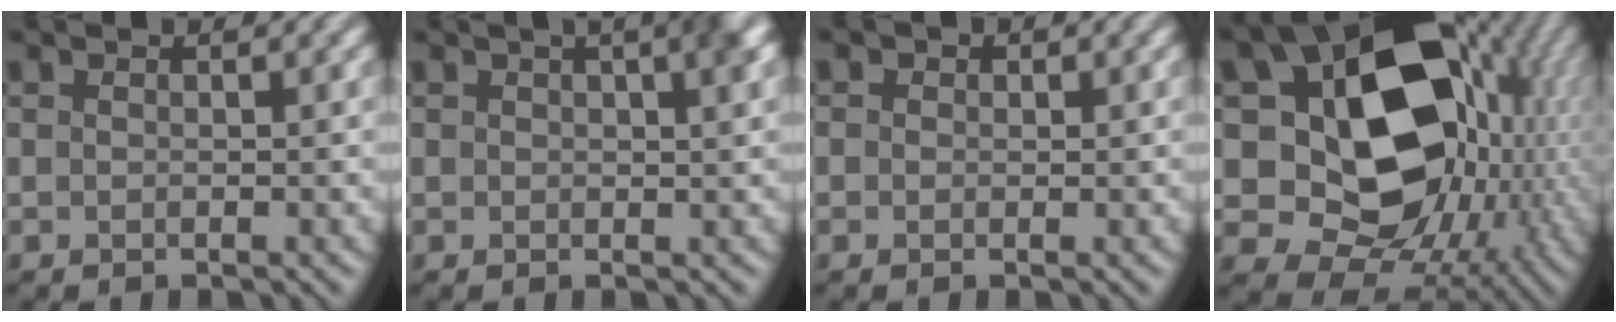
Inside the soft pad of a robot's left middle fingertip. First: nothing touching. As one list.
[{"total": 2.6, "force": [1.2, 0.8, 2.2], "torque": [-0.022, 0.011, 0.020]}, {"total": 1.5, "force": [0.7, 1.3, 0.4], "torque": [0.014, 0.006, -0.010]}, {"total": 18.0, "force": [3.1, 13.5, 11.5], "torque": [-0.182, -0.004, 0.057]}]